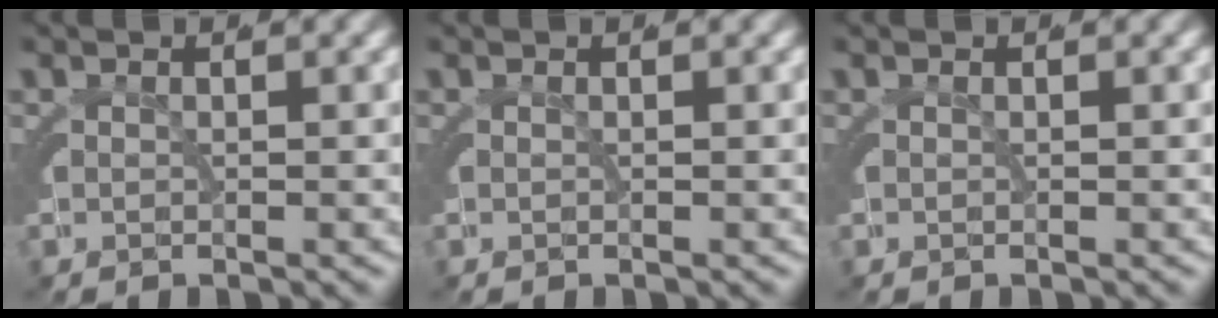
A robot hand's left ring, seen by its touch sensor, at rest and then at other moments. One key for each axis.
{"total": 0.0}
{"total": 0.0}